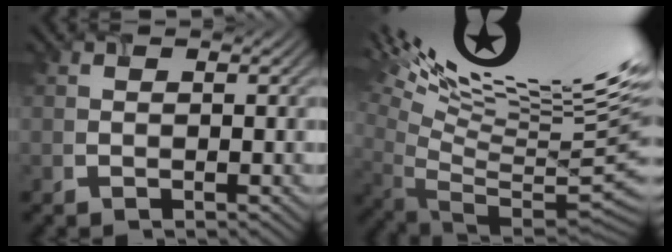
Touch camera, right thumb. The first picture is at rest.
{"total": 19.4, "force": [10.9, 3.9, 15.5], "torque": [-0.217, 0.037, 0.175]}